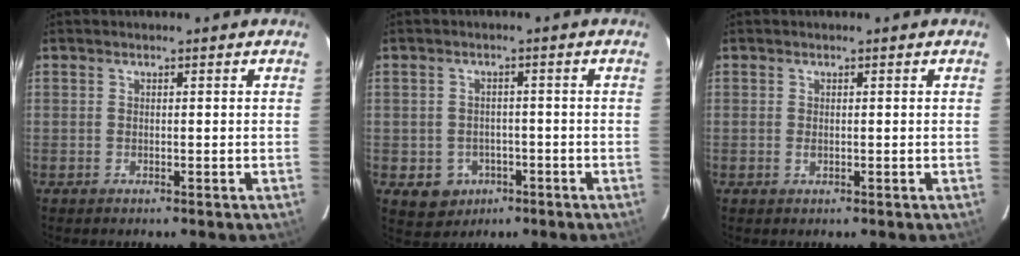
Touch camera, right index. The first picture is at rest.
{"total": 5.7, "force": [-2.3, 5.1, 1.5], "torque": [-0.039, 0.011, -0.018]}
{"total": 0.8, "force": [0.0, 0.5, 0.6], "torque": [-0.012, 0.000, 0.000]}